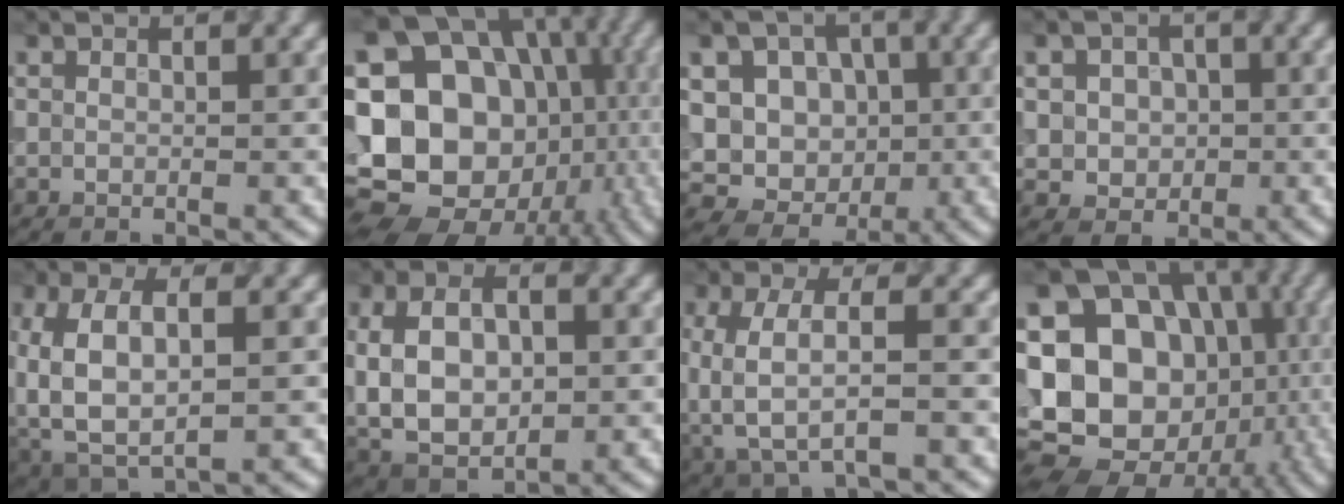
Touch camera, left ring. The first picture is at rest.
{"total": 22.1, "force": [-1.9, 18.6, 11.7], "torque": [-0.180, 0.027, -0.058]}
{"total": 12.9, "force": [0.3, 11.9, 5.0], "torque": [-0.088, 0.032, -0.018]}
{"total": 4.1, "force": [0.5, 3.7, 1.8], "torque": [-0.020, 0.008, -0.002]}
{"total": 6.8, "force": [-0.3, 3.7, 5.7], "torque": [-0.123, 0.003, -0.004]}
{"total": 9.0, "force": [-0.2, 5.9, 6.8], "torque": [-0.147, 0.002, 0.007]}
{"total": 4.9, "force": [-0.8, 2.0, 4.3], "torque": [-0.095, -0.003, -0.014]}
{"total": 20.0, "force": [-1.1, 16.9, 10.7], "torque": [-0.145, 0.014, -0.045]}